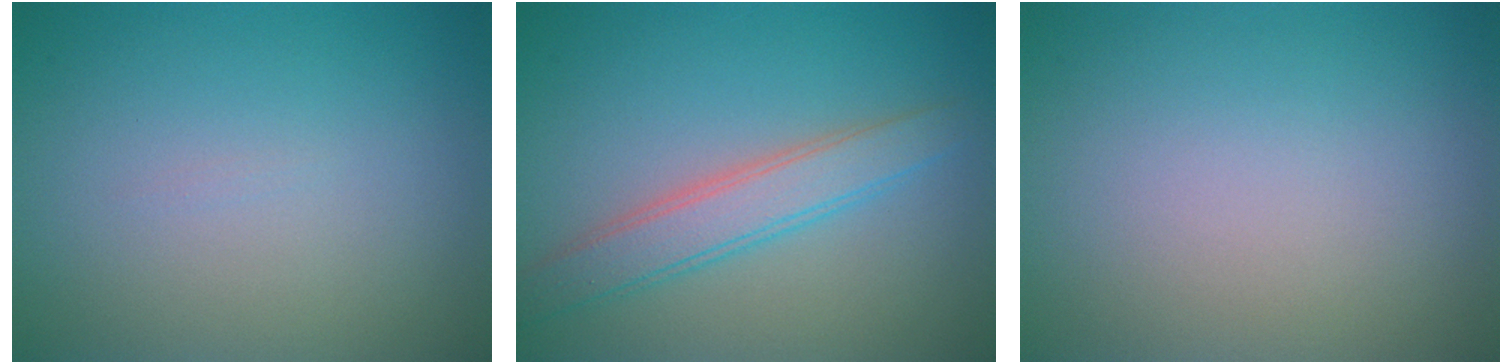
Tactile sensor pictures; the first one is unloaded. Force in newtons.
{"total": 3.6, "press": 3.5, "slide": 0.2}
{"total": 0.0}